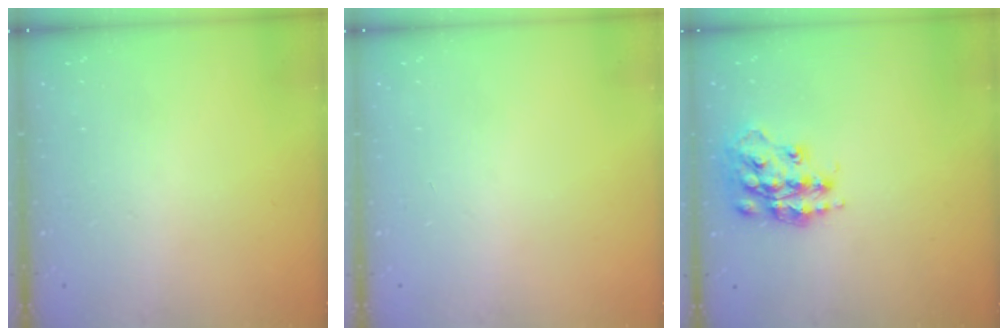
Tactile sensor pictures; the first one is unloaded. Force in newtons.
{"total": 0.0}
{"total": 15.9, "press": 15.8, "slide": 1.0}